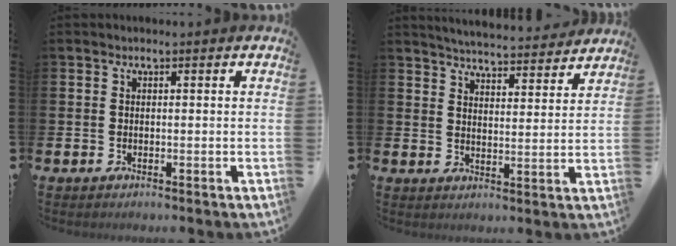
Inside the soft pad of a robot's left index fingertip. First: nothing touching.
{"total": 5.4, "force": [5.4, 0.3, 0.5], "torque": [-0.022, -0.042, 0.094]}